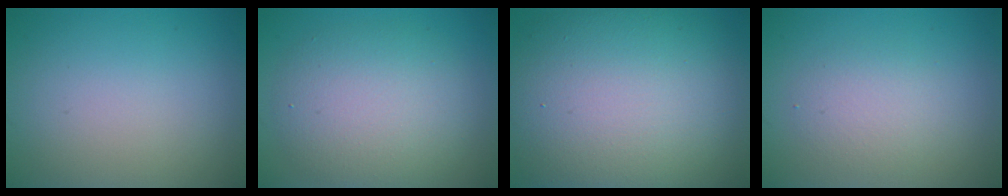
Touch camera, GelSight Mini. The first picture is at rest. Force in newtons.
{"total": 6.1, "press": 6.1, "slide": 0.4}
{"total": 15.3, "press": 15.2, "slide": 0.8}
{"total": 2.6, "press": 2.6, "slide": 0.2}